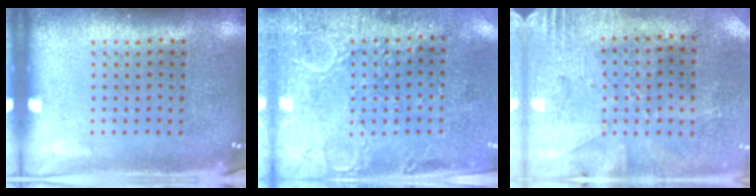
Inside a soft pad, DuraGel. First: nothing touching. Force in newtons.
{"total": 3.1, "press": 2.3, "slide": 2.0}
{"total": 2.7, "press": 2.3, "slide": 1.5}